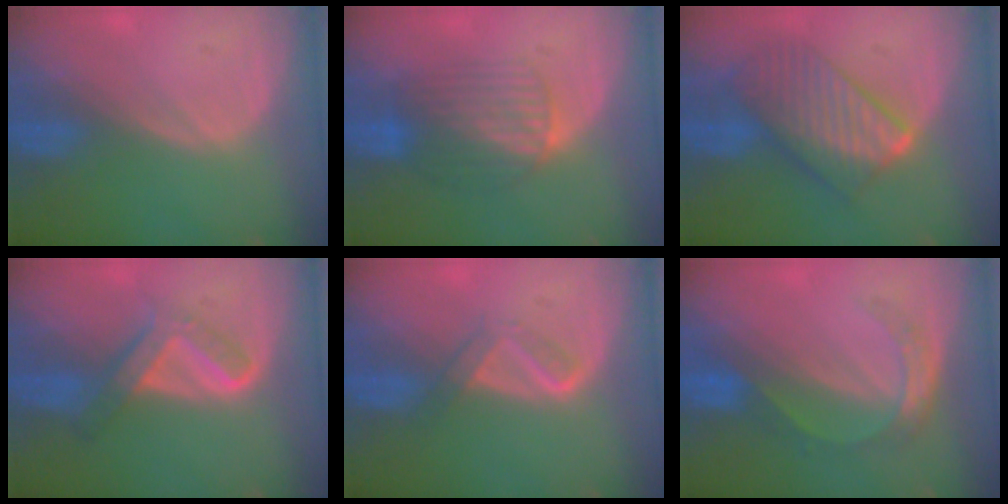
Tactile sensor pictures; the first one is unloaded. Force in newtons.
{"total": 6.4, "press": 6.3, "slide": 1.3}
{"total": 9.6, "press": 9.5, "slide": 0.8}
{"total": 6.2, "press": 5.4, "slide": 3.1}
{"total": 3.2, "press": 3.1, "slide": 0.7}
{"total": 5.6, "press": 4.8, "slide": 2.8}